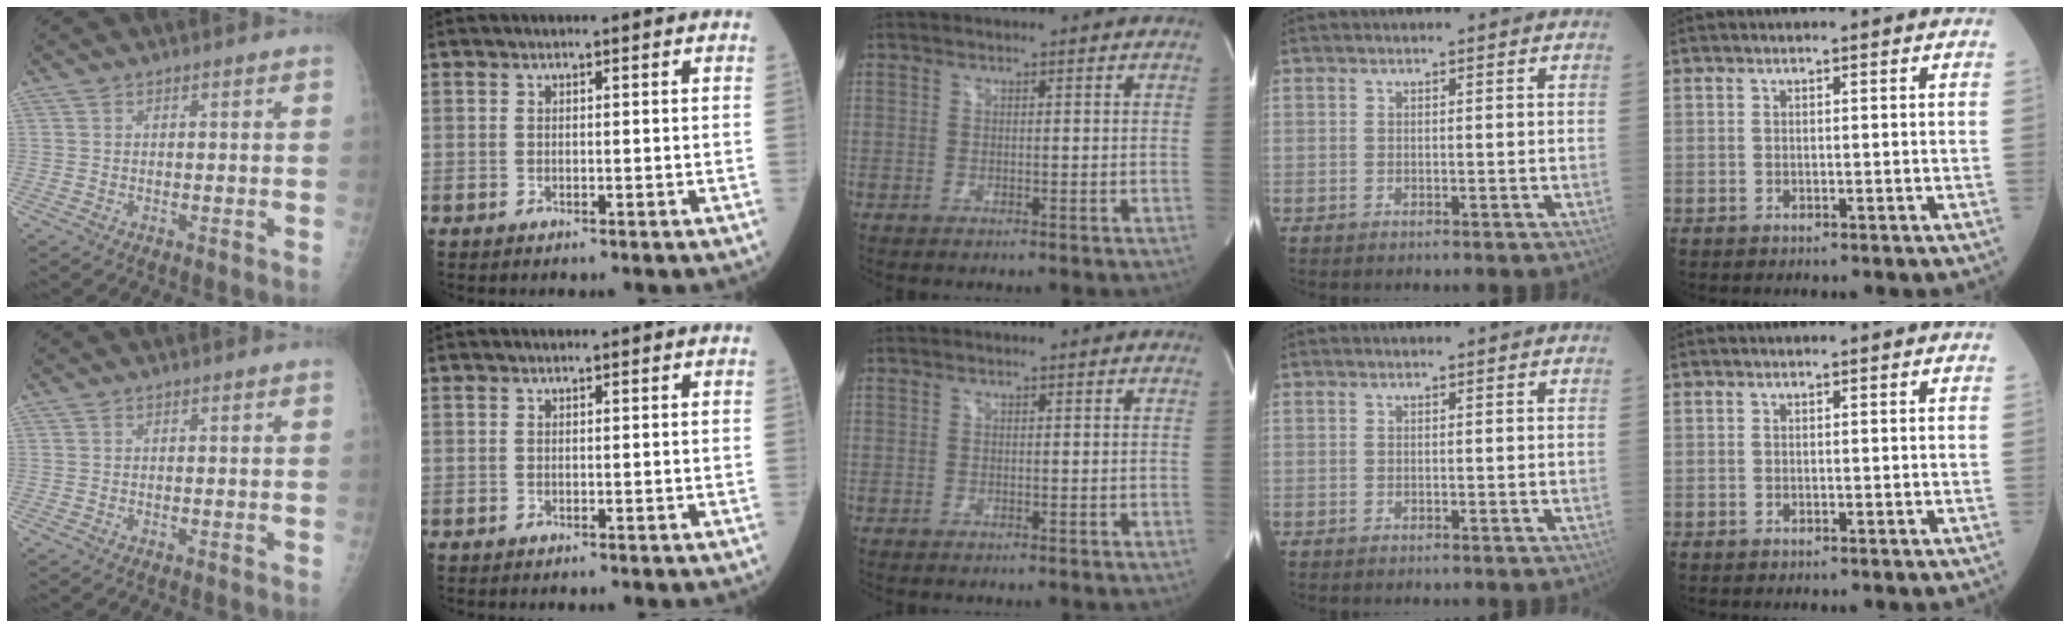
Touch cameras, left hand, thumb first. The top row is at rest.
{}